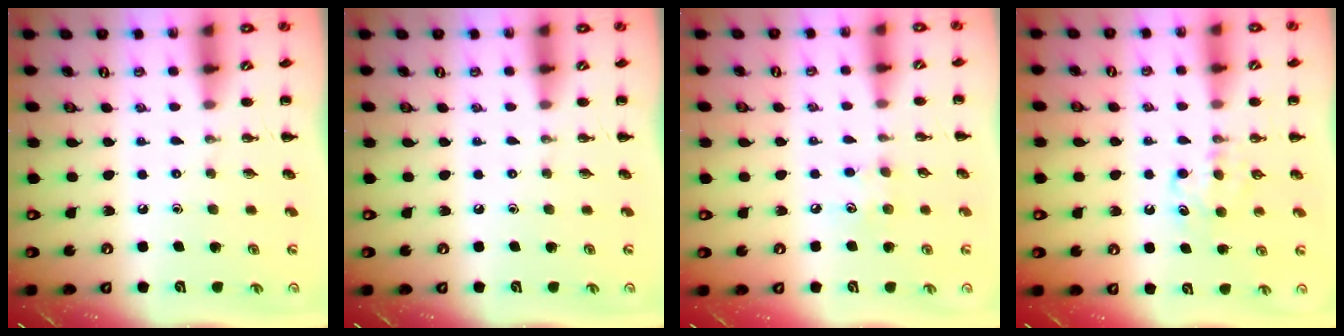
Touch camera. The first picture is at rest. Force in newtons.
{"total": 0.0}
{"total": 5.5, "press": 5.3, "slide": 1.3}
{"total": 6.0, "press": 5.8, "slide": 1.5}